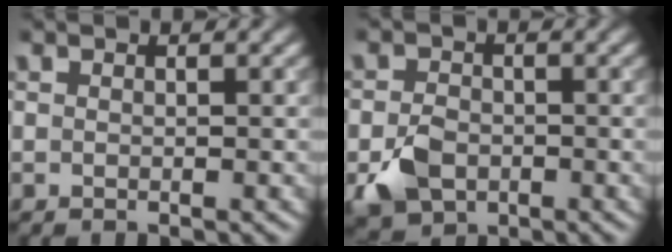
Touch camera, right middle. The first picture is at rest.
{"total": 4.0, "force": [-1.5, 3.0, 2.3], "torque": [-0.046, -0.005, -0.032]}